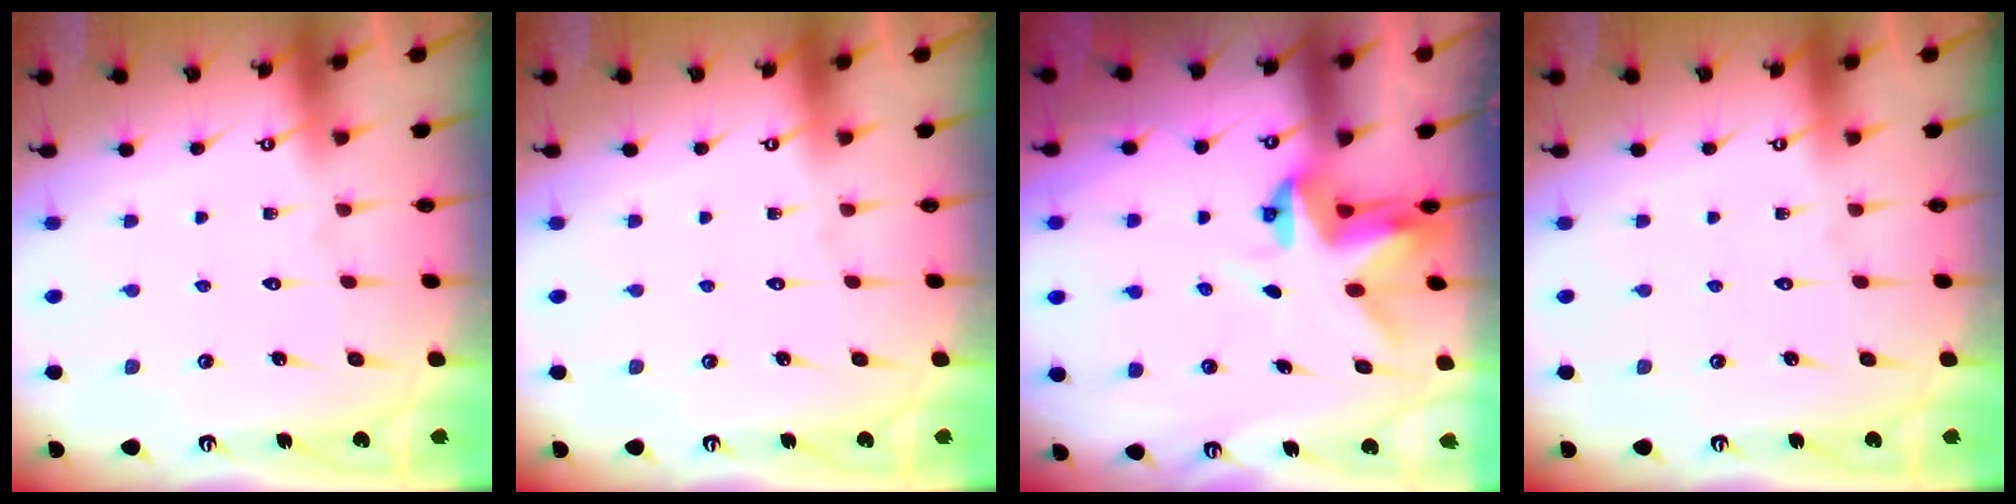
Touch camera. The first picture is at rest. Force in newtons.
{"total": 0.0}
{"total": 3.9, "press": 3.9, "slide": 0.1}
{"total": 0.0}